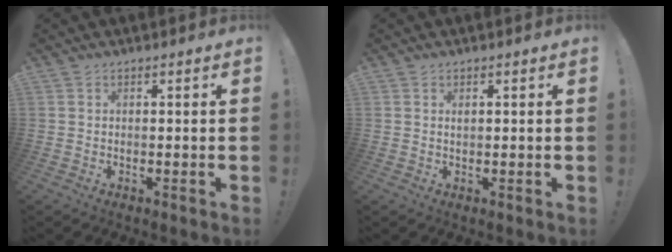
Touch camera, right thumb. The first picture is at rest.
{"total": 0.6, "force": [0.2, 0.4, 0.5], "torque": [-0.007, 0.000, 0.003]}